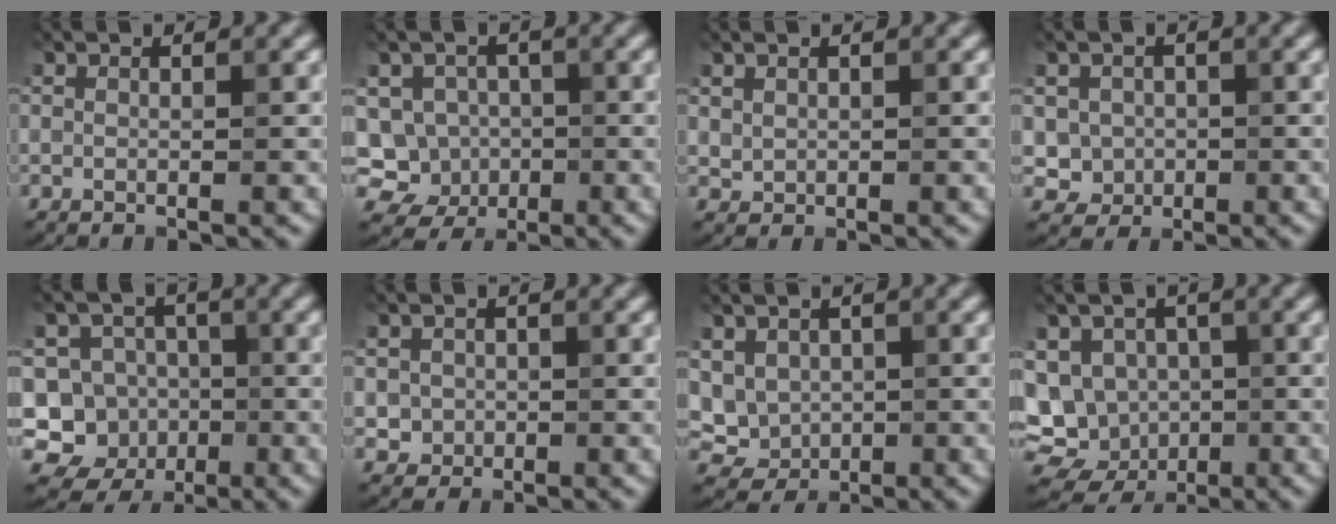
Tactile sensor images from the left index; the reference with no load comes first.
{"total": 5.7, "force": [-1.4, 5.3, 1.5], "torque": [-0.005, 0.009, -0.047]}
{"total": 0.8, "force": [0.5, 0.6, 0.2], "torque": [-0.003, -0.003, 0.015]}
{"total": 2.4, "force": [0.0, 2.3, 0.6], "torque": [-0.005, -0.007, 0.001]}
{"total": 7.8, "force": [-2.4, 7.1, 1.9], "torque": [-0.007, 0.008, -0.062]}
{"total": 1.6, "force": [-0.1, 1.6, 0.3], "torque": [0.006, -0.005, 0.000]}
{"total": 3.8, "force": [0.7, 3.3, 1.9], "torque": [-0.035, -0.001, 0.020]}
{"total": 10.0, "force": [-1.9, 8.6, 4.7], "torque": [-0.064, 0.004, -0.051]}